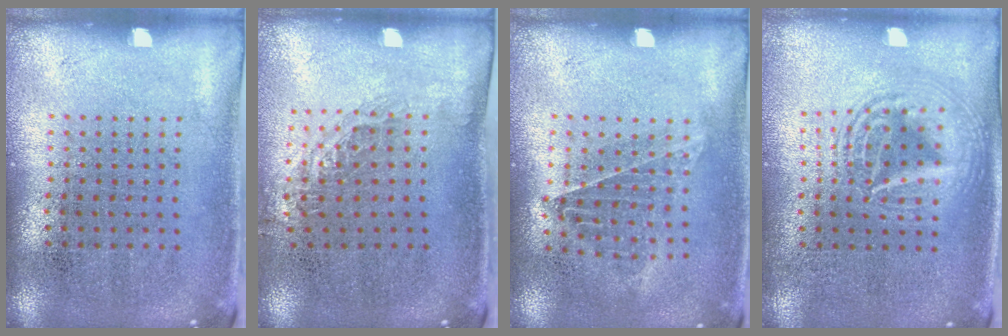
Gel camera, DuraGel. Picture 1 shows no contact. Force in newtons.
{"total": 0.8, "press": 0.8, "slide": 0.3}
{"total": 0.9, "press": 0.9, "slide": 0.3}
{"total": 2.6, "press": 2.6, "slide": 0.3}